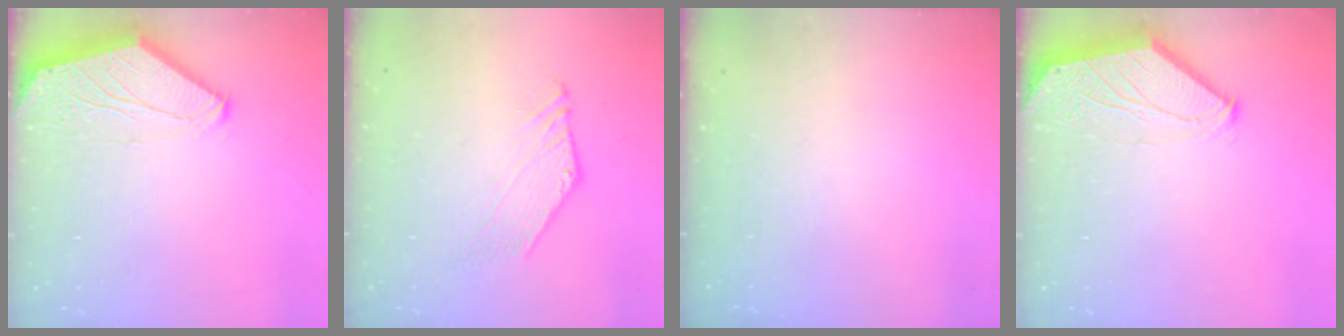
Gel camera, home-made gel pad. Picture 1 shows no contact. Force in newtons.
{"total": 0.0}
{"total": 0.0}
{"total": 0.0}